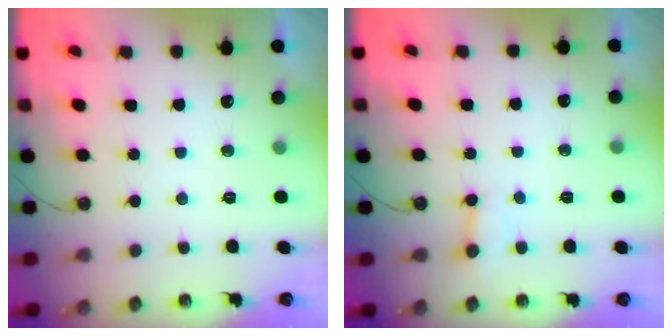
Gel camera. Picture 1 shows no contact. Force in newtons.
{"total": 3.0, "press": 3.0, "slide": 0.3}